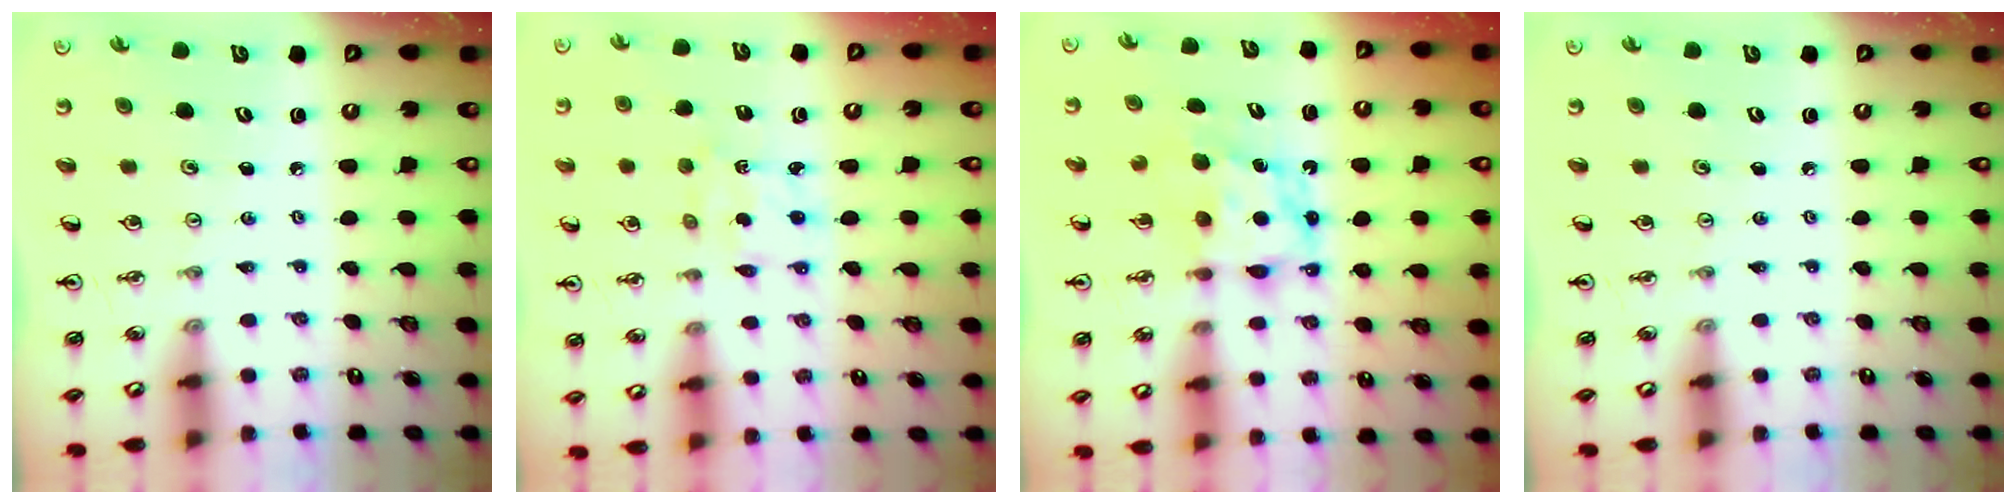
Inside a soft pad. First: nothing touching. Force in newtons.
{"total": 2.5, "press": 2.5, "slide": 0.3}
{"total": 6.6, "press": 6.6, "slide": 0.3}
{"total": 0.0}